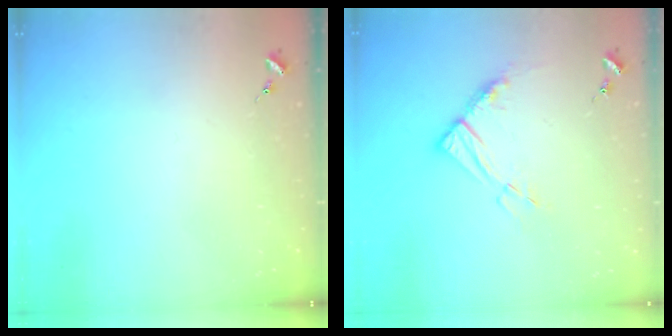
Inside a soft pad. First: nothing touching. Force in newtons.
{"total": 9.6, "press": 9.5, "slide": 1.1}